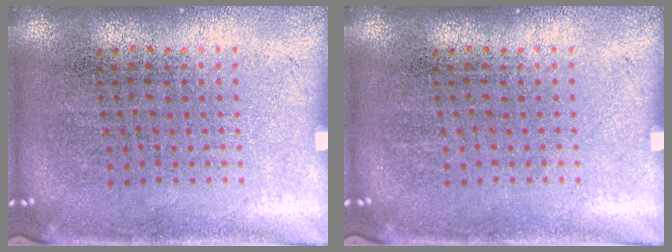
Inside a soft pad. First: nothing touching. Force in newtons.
{"total": 0.0}